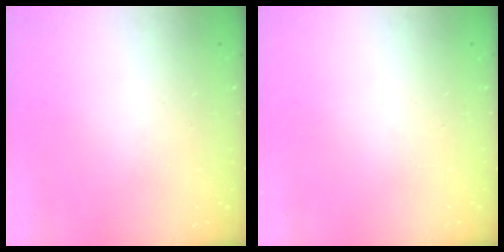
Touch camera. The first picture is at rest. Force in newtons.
{"total": 0.0}